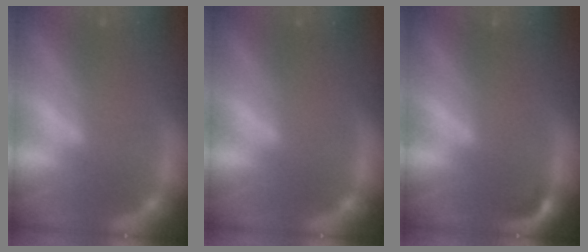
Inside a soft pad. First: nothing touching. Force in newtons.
{"total": 0.0}
{"total": 0.9}